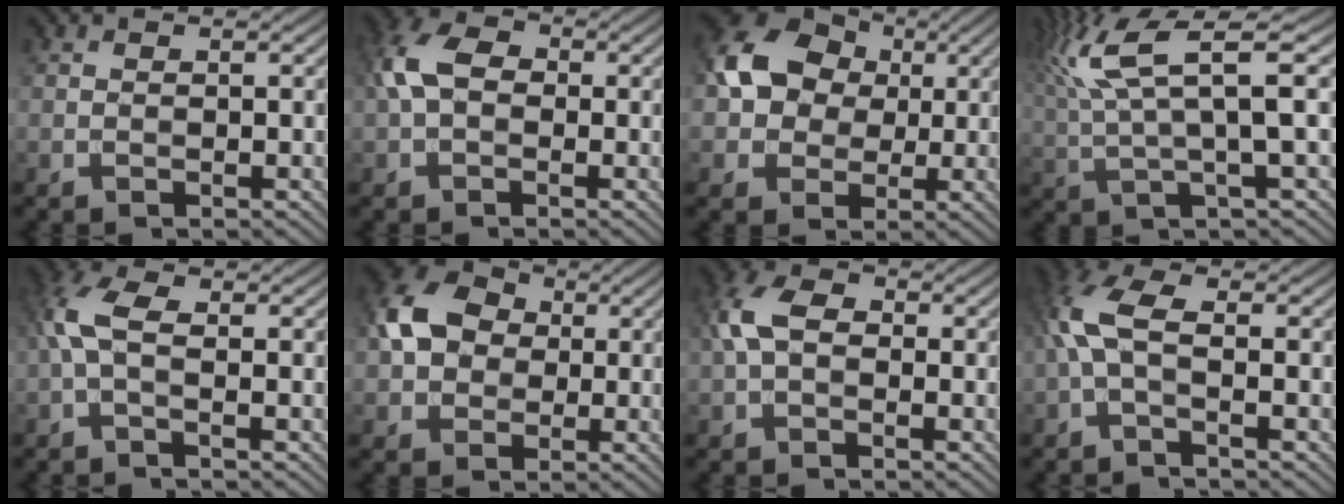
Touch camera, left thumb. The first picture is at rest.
{"total": 5.6, "force": [0.1, 3.9, 4.0], "torque": [-0.092, 0.014, -0.012]}
{"total": 10.6, "force": [1.6, 8.7, 5.9], "torque": [-0.128, 0.014, 0.014]}
{"total": 11.2, "force": [3.9, 2.5, 10.2], "torque": [-0.206, 0.024, 0.076]}
{"total": 4.6, "force": [-0.1, 1.9, 4.1], "torque": [-0.108, 0.013, -0.013]}
{"total": 8.2, "force": [0.7, 6.6, 4.8], "torque": [-0.108, 0.017, -0.001]}
{"total": 4.9, "force": [-0.1, 3.2, 3.6], "torque": [-0.087, 0.014, -0.012]}
{"total": 5.4, "force": [-0.4, 2.0, 5.1], "torque": [-0.131, 0.014, -0.019]}